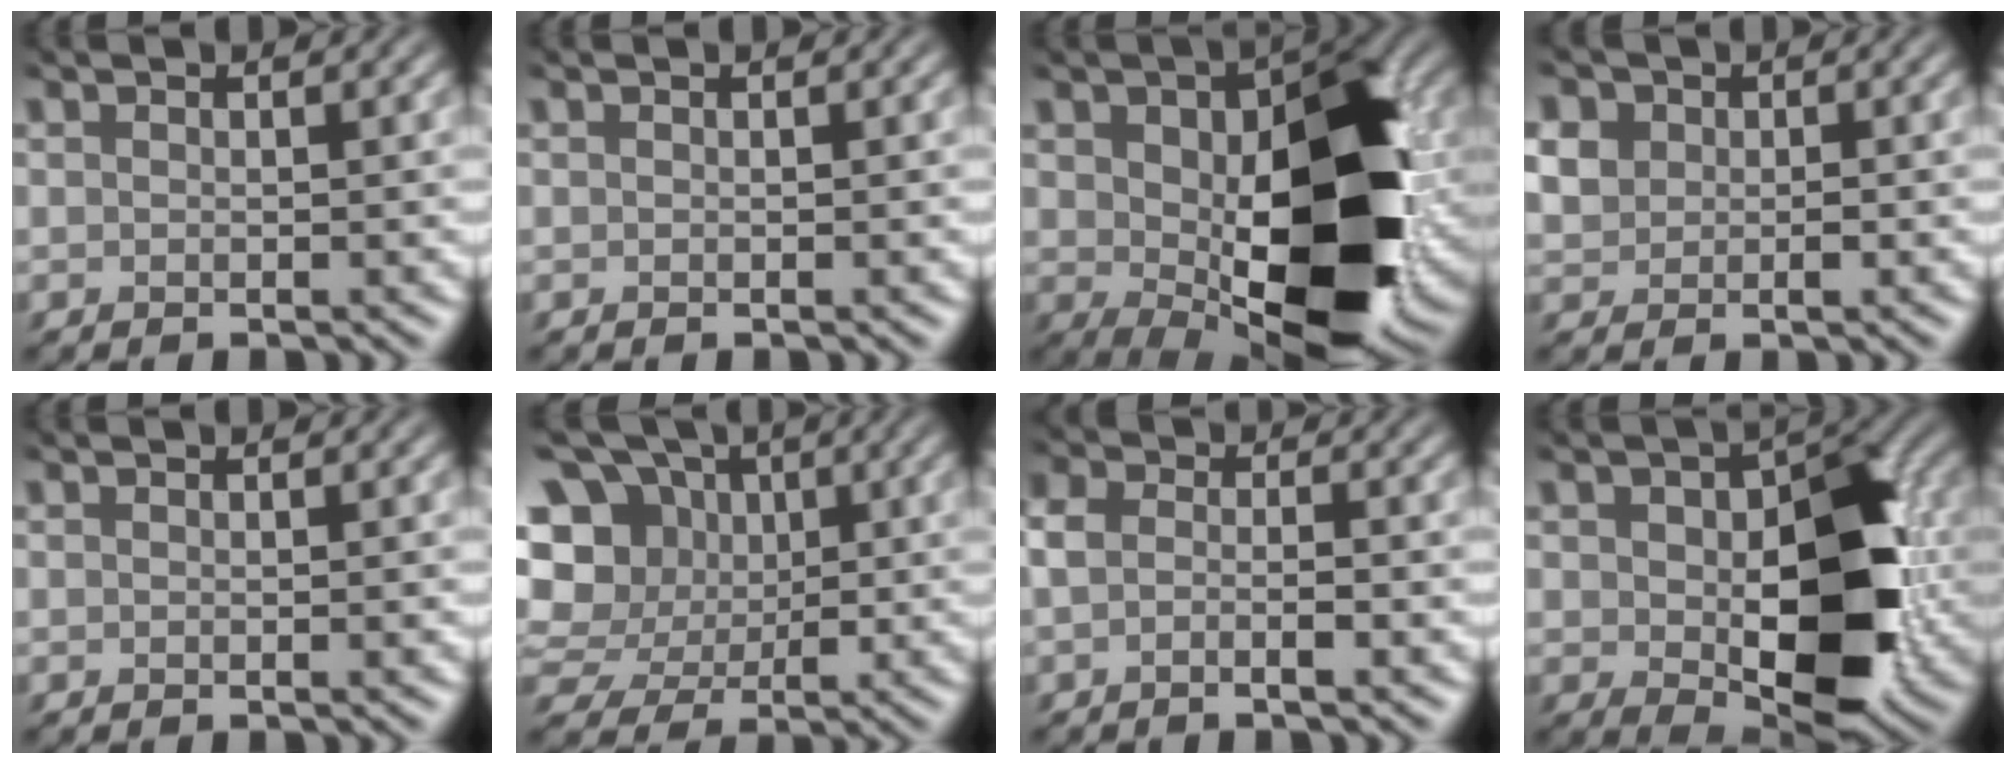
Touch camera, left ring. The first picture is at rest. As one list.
[{"total": 0.0}, {"total": 14.5, "force": [-0.8, 7.6, 12.3], "torque": [-0.177, -0.016, -0.001]}, {"total": 2.2, "force": [0.2, 2.1, 0.8], "torque": [-0.037, -0.001, 0.012]}, {"total": 0.0}, {"total": 12.1, "force": [1.9, 10.3, 6.1], "torque": [-0.146, 0.037, 0.013]}, {"total": 2.1, "force": [-1.5, 0.8, 1.2], "torque": [-0.031, -0.003, -0.028]}, {"total": 11.2, "force": [-1.1, 6.3, 9.3], "torque": [-0.138, -0.008, -0.007]}]